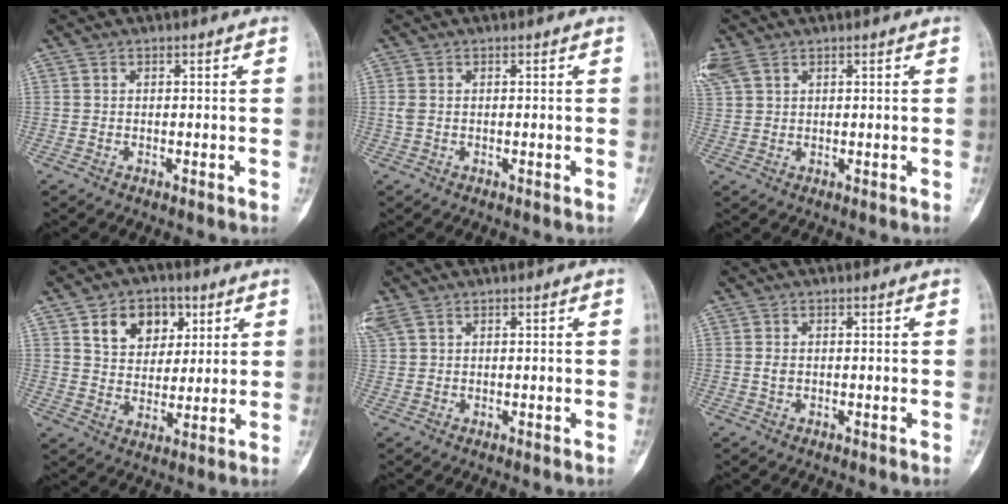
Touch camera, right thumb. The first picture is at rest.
{"total": 1.2, "force": [0.1, 0.8, 0.9], "torque": [-0.031, 0.002, 0.003]}
{"total": 4.1, "force": [2.4, 2.4, 2.2], "torque": [-0.066, 0.015, 0.062]}
{"total": 11.0, "force": [4.8, 8.0, 5.8], "torque": [-0.052, -0.018, 0.082]}
{"total": 2.9, "force": [1.8, 1.7, 1.5], "torque": [-0.048, 0.015, 0.047]}
{"total": 1.3, "force": [0.0, 1.0, 0.9], "torque": [-0.013, 0.000, 0.000]}